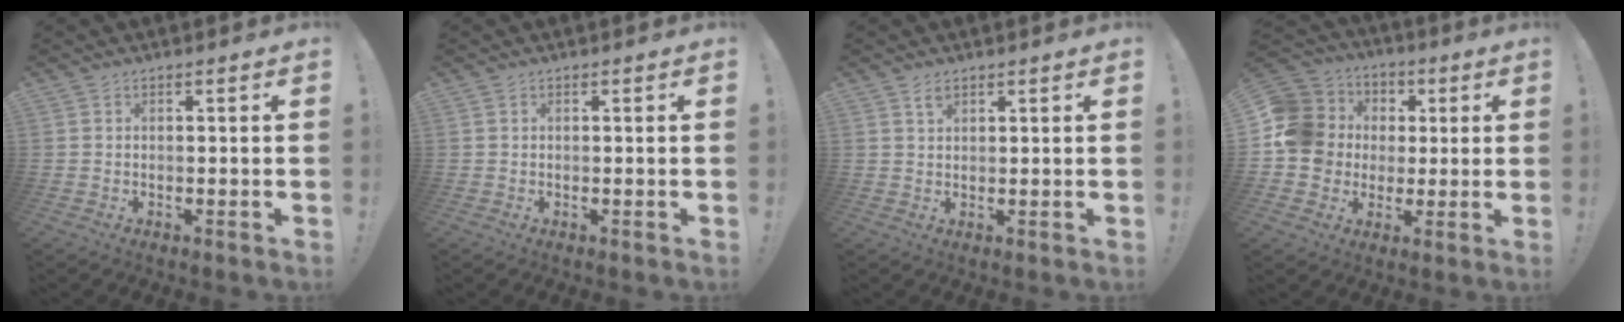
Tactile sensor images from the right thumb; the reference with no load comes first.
{"total": 0.0}
{"total": 2.2, "force": [1.6, 1.0, 1.2], "torque": [-0.006, -0.009, 0.025]}
{"total": 14.1, "force": [1.0, 13.2, 5.0], "torque": [-0.099, 0.004, 0.039]}